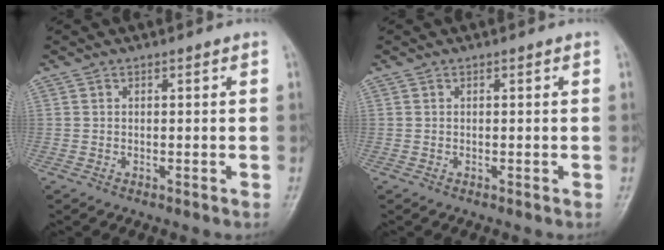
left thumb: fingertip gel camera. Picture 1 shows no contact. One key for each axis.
{"total": 0.0}